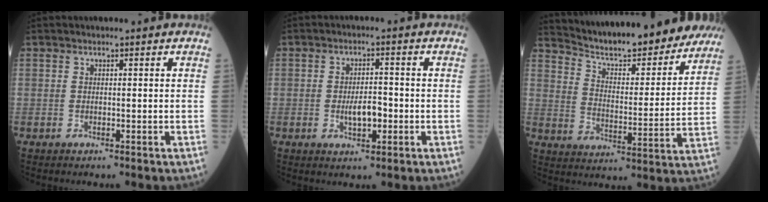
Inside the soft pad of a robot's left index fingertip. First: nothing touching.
{"total": 4.2, "force": [-1.3, 1.6, 3.7], "torque": [-0.067, -0.002, -0.021]}
{"total": 19.9, "force": [18.6, 2.9, 6.6], "torque": [-0.098, -0.029, 0.258]}